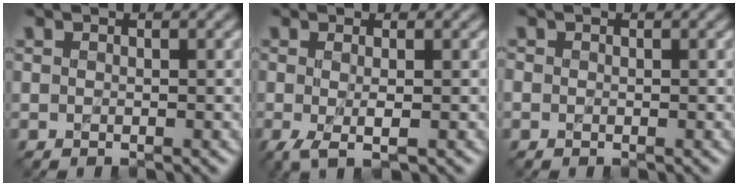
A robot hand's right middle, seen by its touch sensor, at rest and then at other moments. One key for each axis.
{"total": 2.9, "fx": -0.9, "fy": 0.7, "fz": 2.6, "tx": -0.055, "ty": -0.005, "tz": -0.018}
{"total": 0.0}